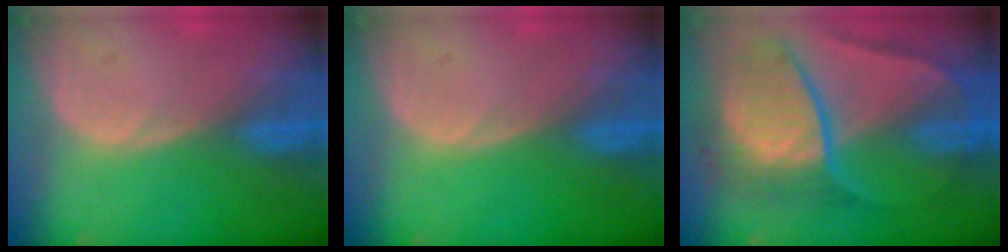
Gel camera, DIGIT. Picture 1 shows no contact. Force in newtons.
{"total": 0.0}
{"total": 10.8, "press": 10.7, "slide": 1.0}